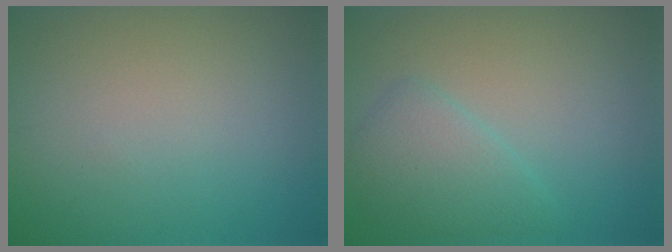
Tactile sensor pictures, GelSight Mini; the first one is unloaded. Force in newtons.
{"total": 3.1, "press": 3.1, "slide": 0.1}